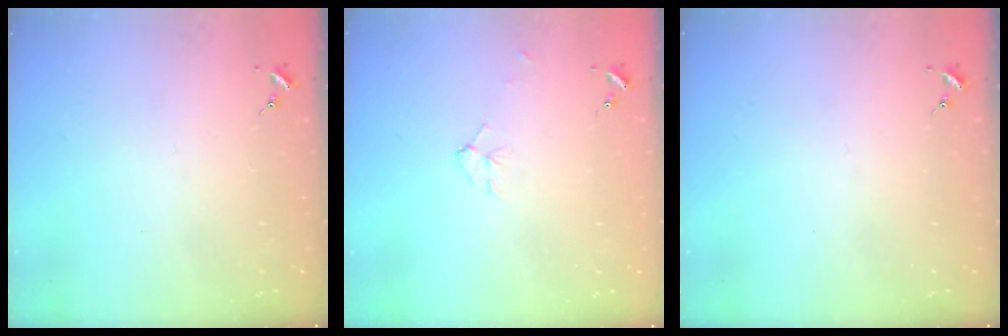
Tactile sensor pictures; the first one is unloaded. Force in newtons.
{"total": 5.5, "press": 5.5, "slide": 0.6}
{"total": 0.0}